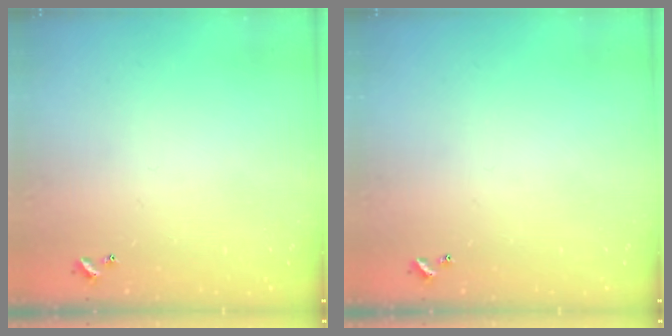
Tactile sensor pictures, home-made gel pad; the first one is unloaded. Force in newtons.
{"total": 0.0}